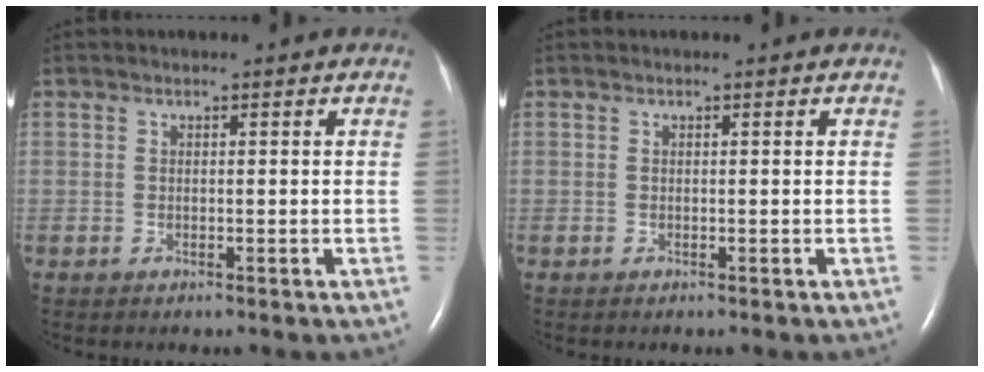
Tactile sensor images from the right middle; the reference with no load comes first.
{"total": 0.0}